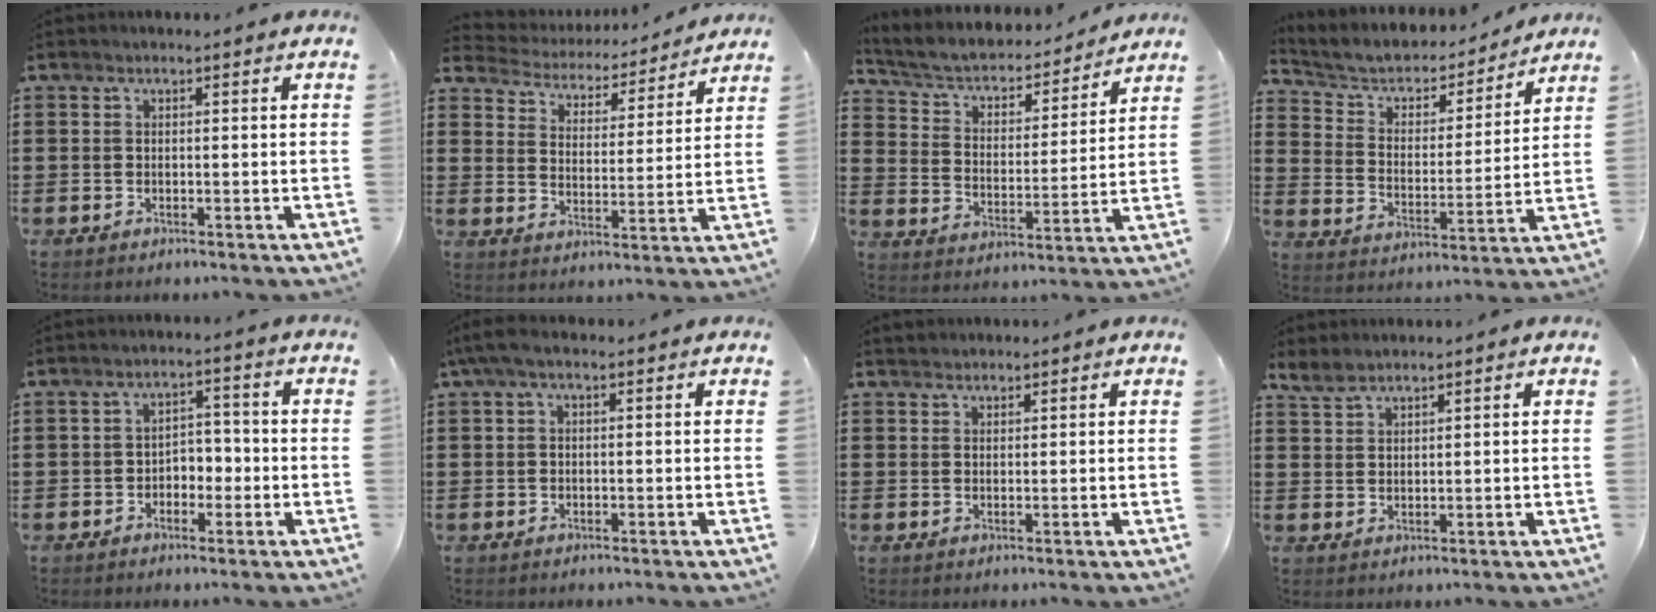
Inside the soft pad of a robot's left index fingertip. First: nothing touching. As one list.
[{"total": 3.6, "force": [3.6, 0.6, 0.0], "torque": [-0.027, -0.033, 0.054]}, {"total": 4.1, "force": [3.5, 1.5, 1.4], "torque": [-0.050, -0.028, 0.051]}, {"total": 4.8, "force": [4.3, 1.9, 1.1], "torque": [-0.051, -0.035, 0.066]}, {"total": 3.1, "force": [-1.6, 2.1, 1.5], "torque": [-0.037, 0.007, -0.038]}, {"total": 2.0, "force": [-0.3, 0.5, 1.9], "torque": [-0.041, -0.002, -0.010]}, {"total": 1.3, "force": [1.2, 0.4, -0.1], "torque": [-0.003, 0.000, 0.025]}, {"total": 2.5, "force": [2.3, 0.7, 0.8], "torque": [-0.022, 0.000, 0.044]}]